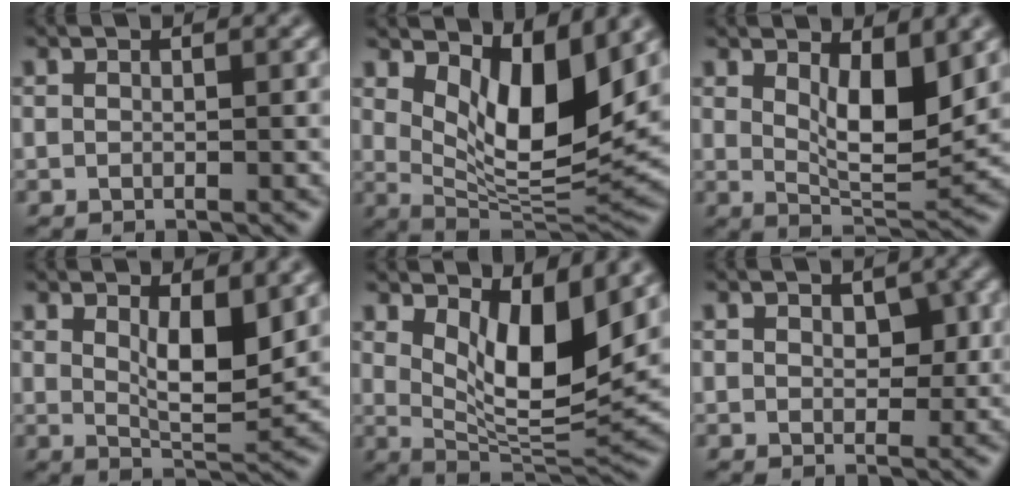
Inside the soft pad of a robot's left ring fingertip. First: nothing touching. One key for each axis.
{"total": 8.4, "fx": 3.2, "fy": 3.2, "fz": 7.1, "tx": -0.121, "ty": -0.027, "tz": 0.058}
{"total": 5.4, "fx": 1.9, "fy": 1.9, "fz": 4.7, "tx": -0.077, "ty": -0.013, "tz": 0.036}
{"total": 4.4, "fx": 1.5, "fy": 1.4, "fz": 4.0, "tx": -0.069, "ty": -0.010, "tz": 0.030}
{"total": 7.6, "fx": 2.7, "fy": 2.7, "fz": 6.5, "tx": -0.113, "ty": -0.025, "tz": 0.051}
{"total": 2.2, "fx": 0.6, "fy": 1.3, "fz": 1.6, "tx": -0.018, "ty": -0.004, "tz": 0.013}